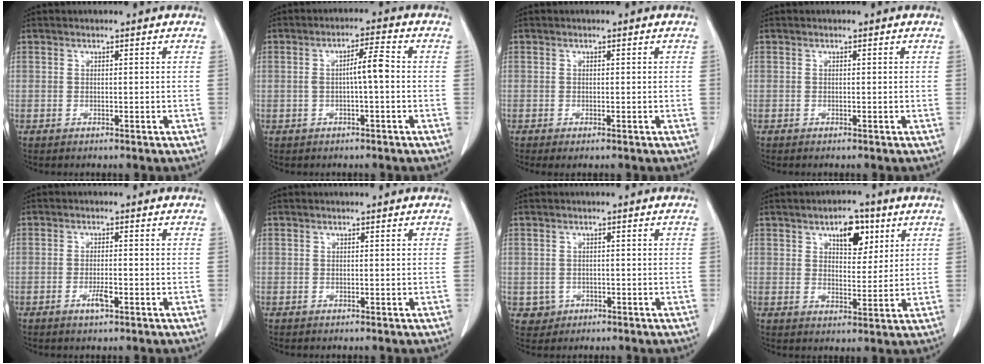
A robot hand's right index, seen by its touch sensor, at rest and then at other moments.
{"total": 4.3, "force": [-0.2, 0.4, 4.3], "torque": [-0.073, 0.011, -0.004]}
{"total": 1.0, "force": [-0.4, 0.2, 0.9], "torque": [-0.014, -0.002, -0.007]}
{"total": 0.0}
{"total": 2.5, "force": [-1.2, 0.5, 2.2], "torque": [-0.039, -0.001, -0.019]}
{"total": 0.0}
{"total": 2.6, "force": [-0.7, 2.4, 0.2], "torque": [0.003, 0.007, -0.007]}
{"total": 6.8, "force": [3.5, 3.3, 4.8], "torque": [-0.069, 0.007, 0.054]}